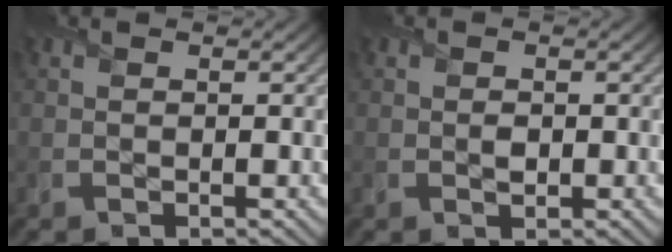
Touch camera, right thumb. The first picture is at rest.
{"total": 0.9, "force": [-0.1, 0.7, 0.5], "torque": [-0.004, -0.005, -0.001]}